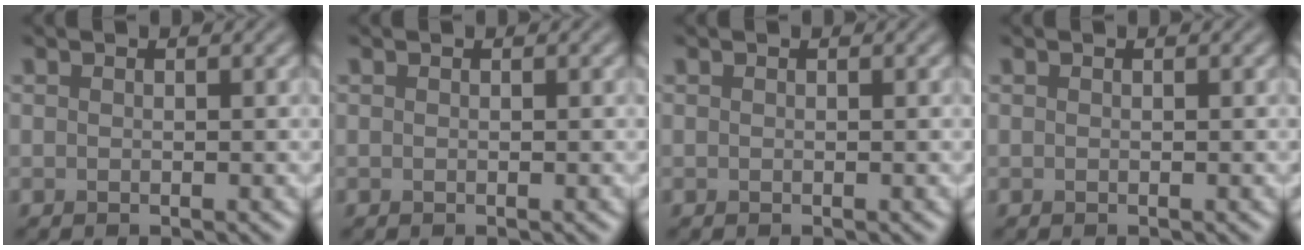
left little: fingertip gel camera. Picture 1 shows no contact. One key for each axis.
{"total": 0.0}
{"total": 0.0}
{"total": 0.0}